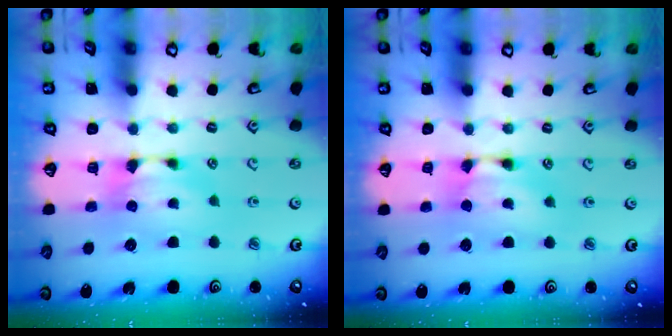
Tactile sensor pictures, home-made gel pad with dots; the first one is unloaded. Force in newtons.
{"total": 1.5, "press": 1.5, "slide": 0.1}